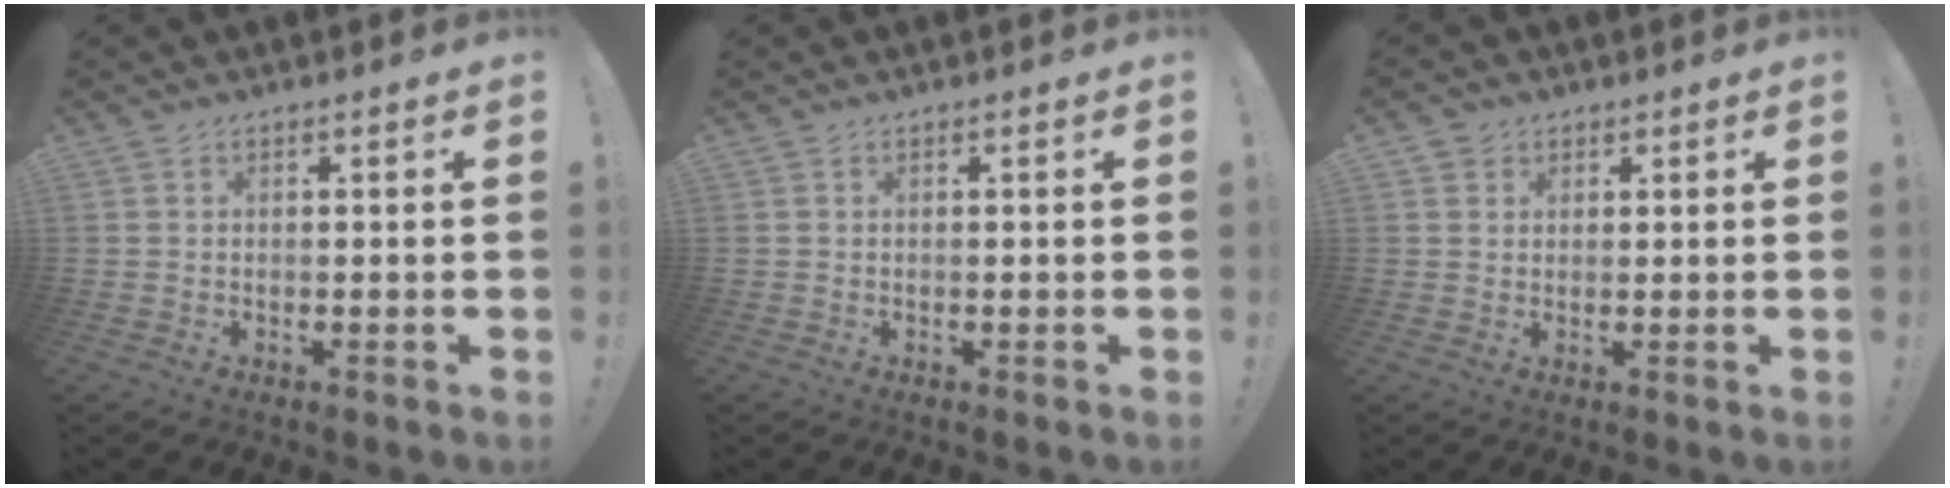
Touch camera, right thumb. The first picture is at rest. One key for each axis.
{"total": 0.0}
{"total": 2.6, "fx": 1.2, "fy": 2.2, "fz": 0.3, "tx": 0.002, "ty": -0.006, "tz": 0.021}